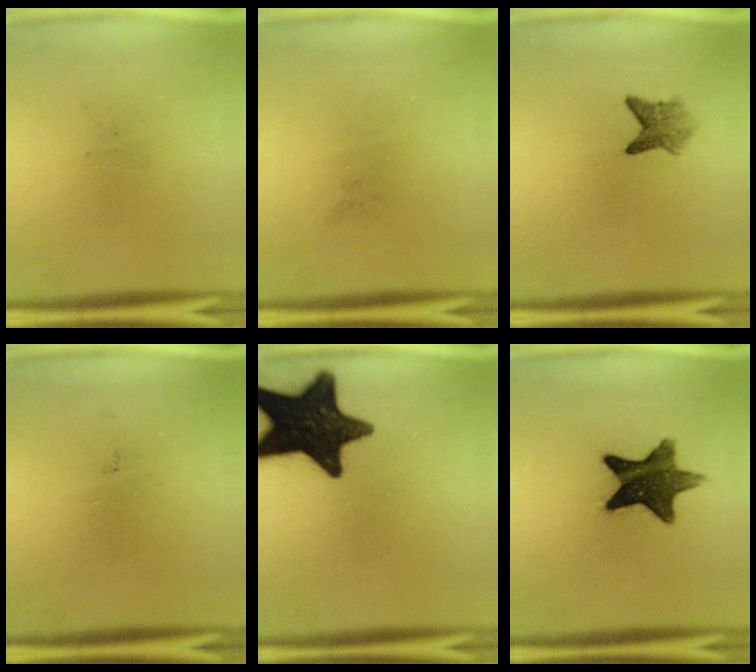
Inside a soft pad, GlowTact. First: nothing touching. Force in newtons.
{"total": 0.0}
{"total": 2.9}
{"total": 0.0}
{"total": 18.0}
{"total": 13.1}